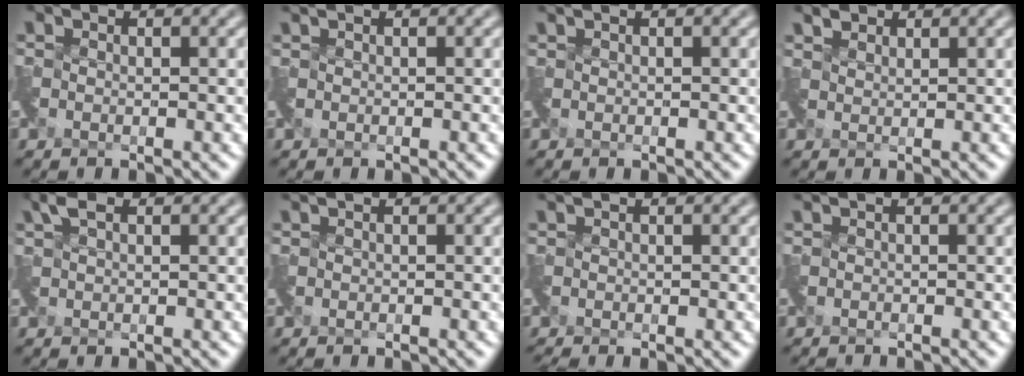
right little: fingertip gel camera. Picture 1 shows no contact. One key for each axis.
{"total": 0.8, "fx": 0.5, "fy": 0.1, "fz": 0.7, "tx": -0.011, "ty": 0.004, "tz": 0.007}
{"total": 0.7, "fx": 0.4, "fy": 0.1, "fz": 0.6, "tx": -0.010, "ty": 0.004, "tz": 0.007}
{"total": 1.2, "fx": 1.1, "fy": 0.2, "fz": -0.4, "tx": 0.003, "ty": 0.003, "tz": 0.029}
{"total": 1.2, "fx": 1.0, "fy": 0.3, "fz": 0.6, "tx": -0.012, "ty": 0.005, "tz": 0.018}
{"total": 0.5, "fx": 0.2, "fy": 0.0, "fz": 0.5, "tx": -0.011, "ty": -0.003, "tz": 0.000}
{"total": 1.1, "fx": 0.0, "fy": 0.0, "fz": 1.1, "tx": -0.021, "ty": -0.001, "tz": -0.004}
{"total": 0.7, "fx": -0.5, "fy": -0.1, "fz": 0.5, "tx": -0.011, "ty": -0.012, "tz": -0.013}